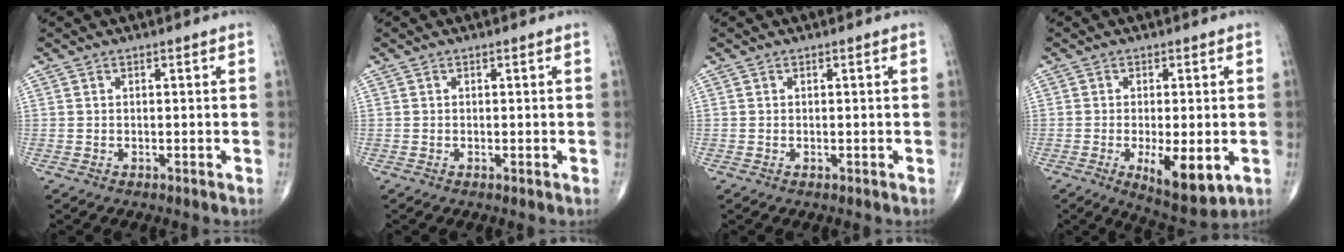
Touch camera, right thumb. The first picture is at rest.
{"total": 0.0}
{"total": 0.0}
{"total": 9.6, "force": [-2.6, 3.5, 8.6], "torque": [-0.126, -0.020, -0.034]}